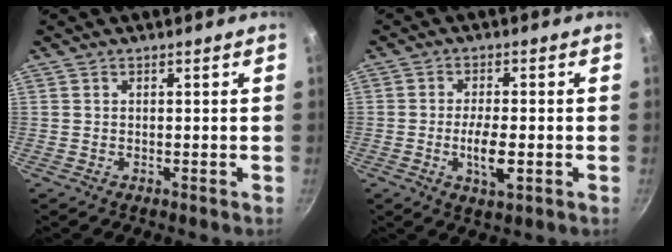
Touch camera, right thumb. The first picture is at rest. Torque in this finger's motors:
{"motor_torque": [2.71, 2.30, 1.62, -1.13, 0.15]}